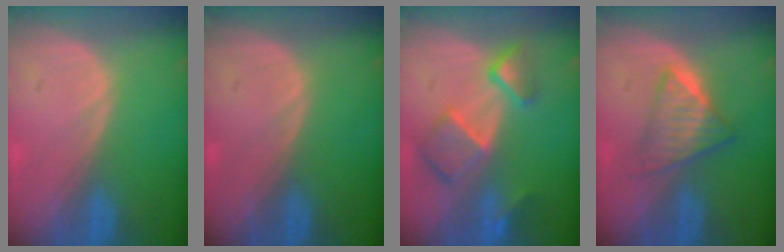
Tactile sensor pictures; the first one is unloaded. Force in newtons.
{"total": 0.0}
{"total": 7.9, "press": 6.9, "slide": 4.0}
{"total": 6.3, "press": 5.5, "slide": 3.1}